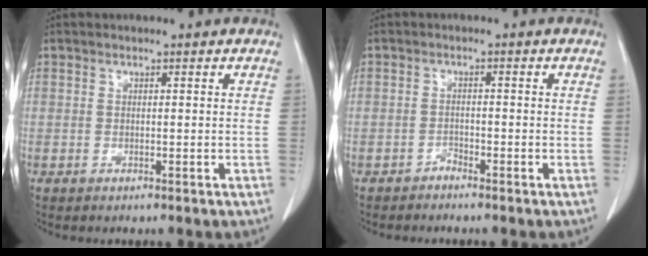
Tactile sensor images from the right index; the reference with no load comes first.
{"total": 1.1, "force": [-1.0, 0.3, 0.0], "torque": [0.005, 0.001, -0.020]}